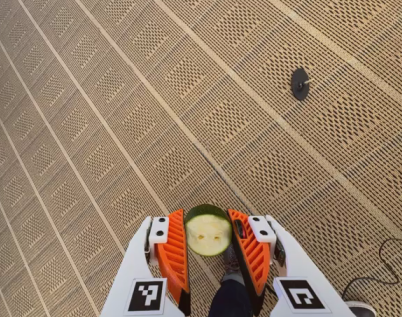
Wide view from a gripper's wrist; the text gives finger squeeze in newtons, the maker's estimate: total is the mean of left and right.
{"total": 9.0, "left": 8.6, "right": 9.3}